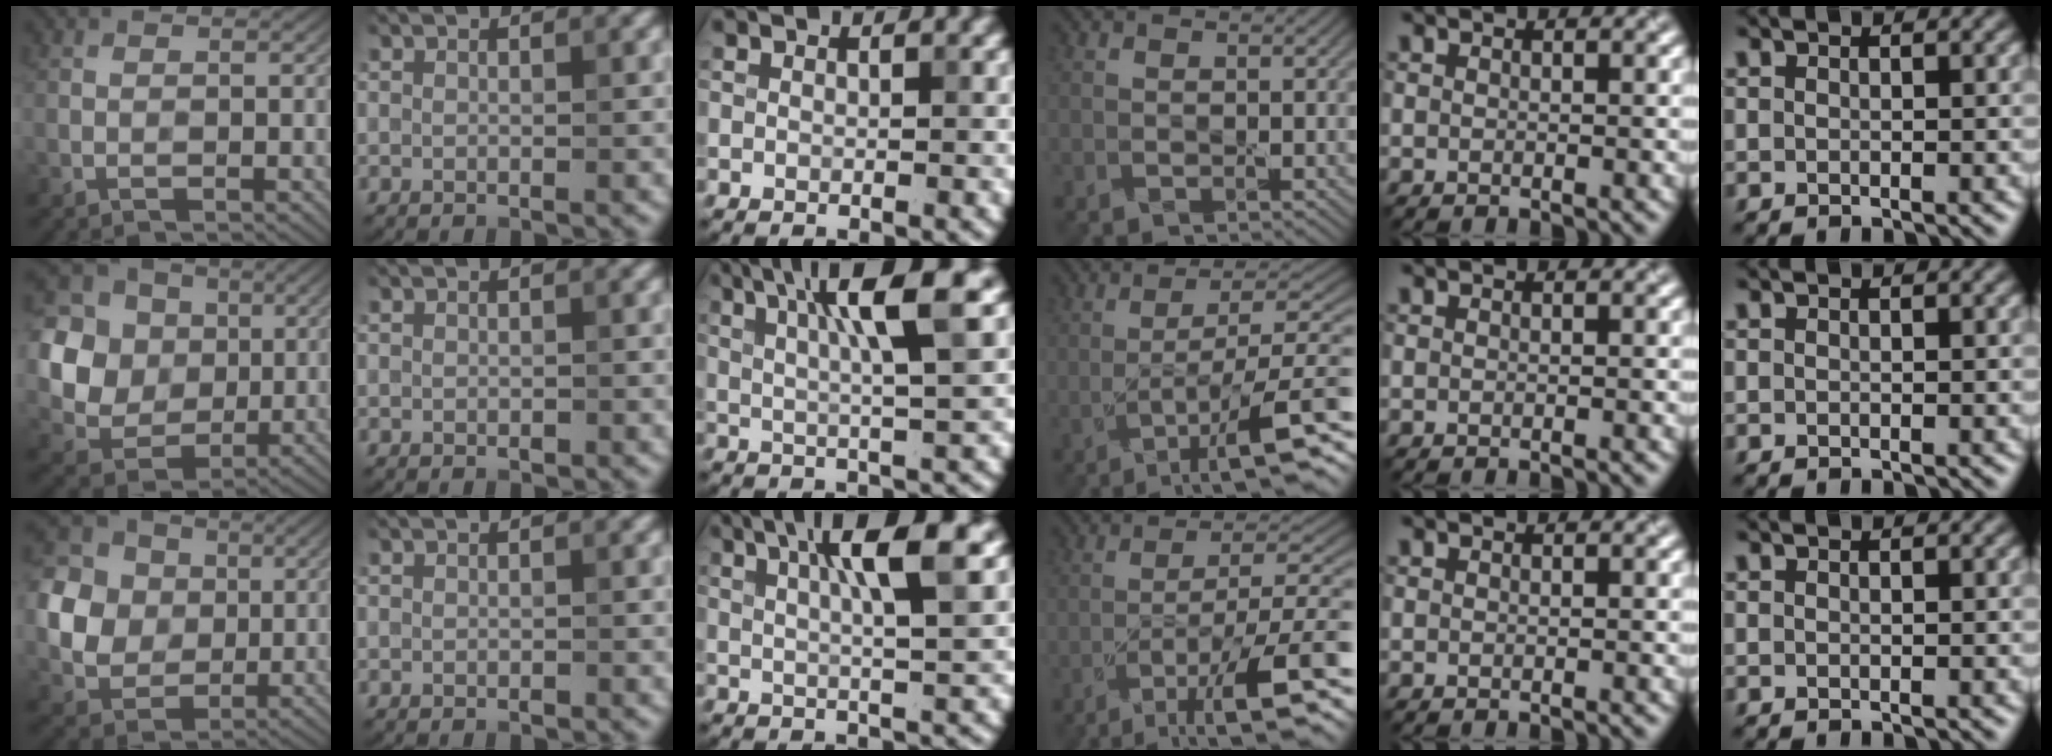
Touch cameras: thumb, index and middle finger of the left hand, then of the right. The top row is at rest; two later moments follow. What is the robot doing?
{"motion": "peel", "object": "lint roller sheet"}